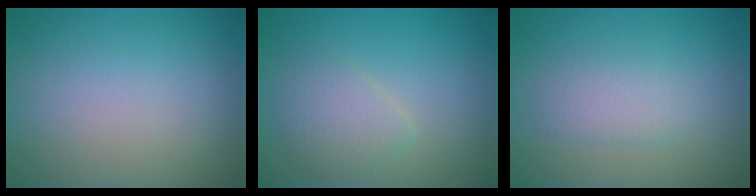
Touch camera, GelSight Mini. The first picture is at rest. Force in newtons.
{"total": 2.6, "press": 2.6, "slide": 0.0}
{"total": 2.3, "press": 2.2, "slide": 0.1}